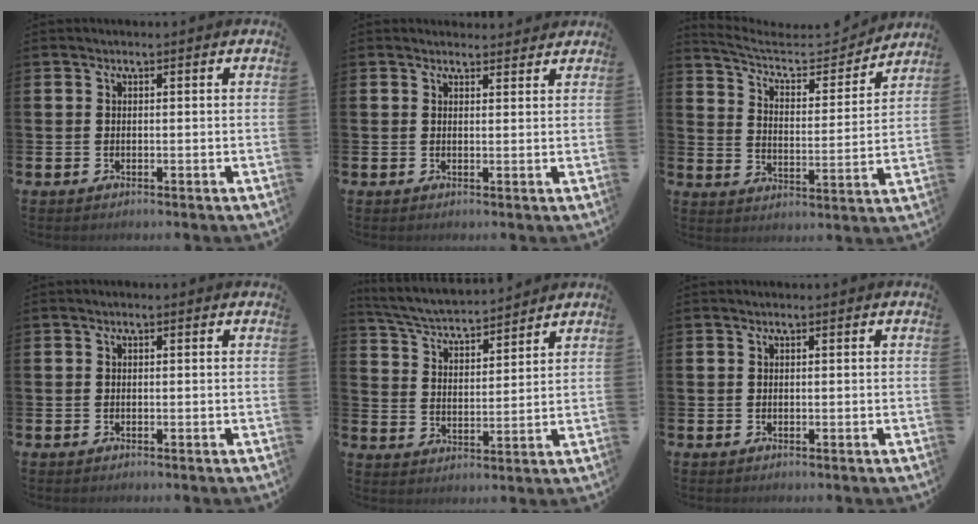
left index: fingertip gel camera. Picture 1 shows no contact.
{"total": 1.8, "force": [1.7, 0.4, -0.1], "torque": [0.007, -0.007, 0.030]}
{"total": 7.0, "force": [6.3, 2.1, 2.1], "torque": [-0.072, -0.046, 0.105]}
{"total": 0.0}
{"total": 5.2, "force": [5.1, 0.4, 1.1], "torque": [-0.048, -0.036, 0.087]}
{"total": 0.0}